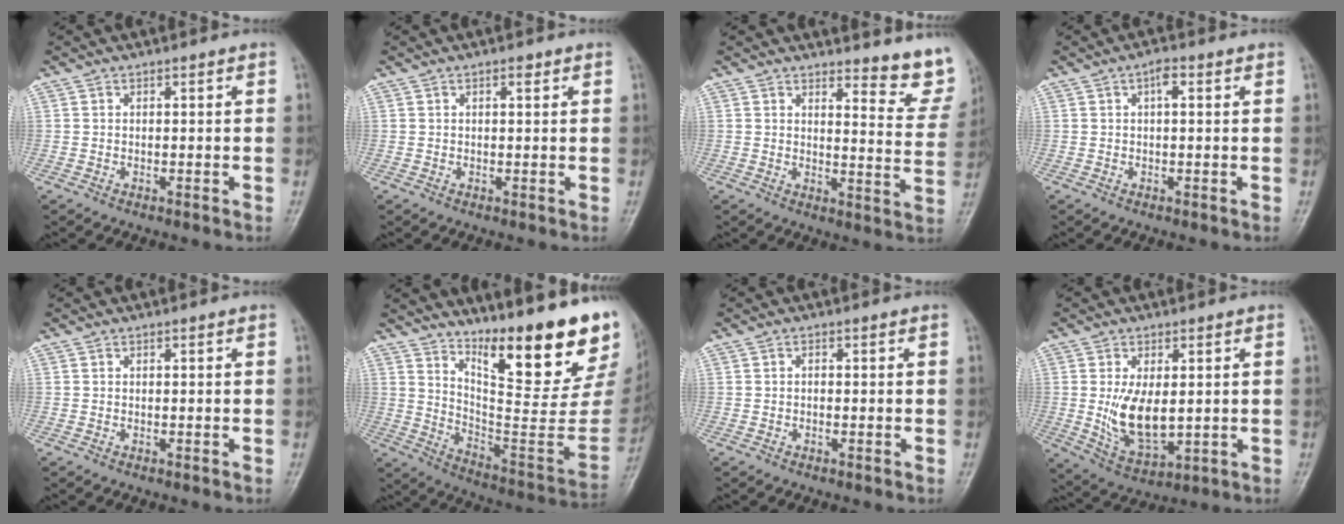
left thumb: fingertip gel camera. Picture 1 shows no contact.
{"total": 1.4, "force": [0.6, 0.6, 1.0], "torque": [-0.013, 0.001, 0.008]}
{"total": 9.9, "force": [9.1, 2.5, 3.2], "torque": [-0.006, -0.093, 0.090]}
{"total": 2.4, "force": [0.8, 0.9, 2.1], "torque": [-0.034, 0.006, 0.010]}
{"total": 0.0}
{"total": 26.4, "force": [17.2, 6.3, 19.1], "torque": [-0.248, -0.107, 0.259]}
{"total": 0.8, "force": [-0.1, 0.5, 0.6], "torque": [-0.008, 0.002, -0.003]}
{"total": 10.3, "force": [0.4, 5.4, 8.8], "torque": [-0.148, -0.019, 0.024]}